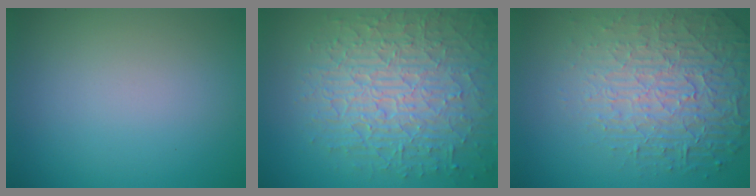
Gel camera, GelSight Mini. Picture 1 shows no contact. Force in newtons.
{"total": 8.9, "press": 6.2, "slide": 6.4}
{"total": 7.2, "press": 5.2, "slide": 4.9}